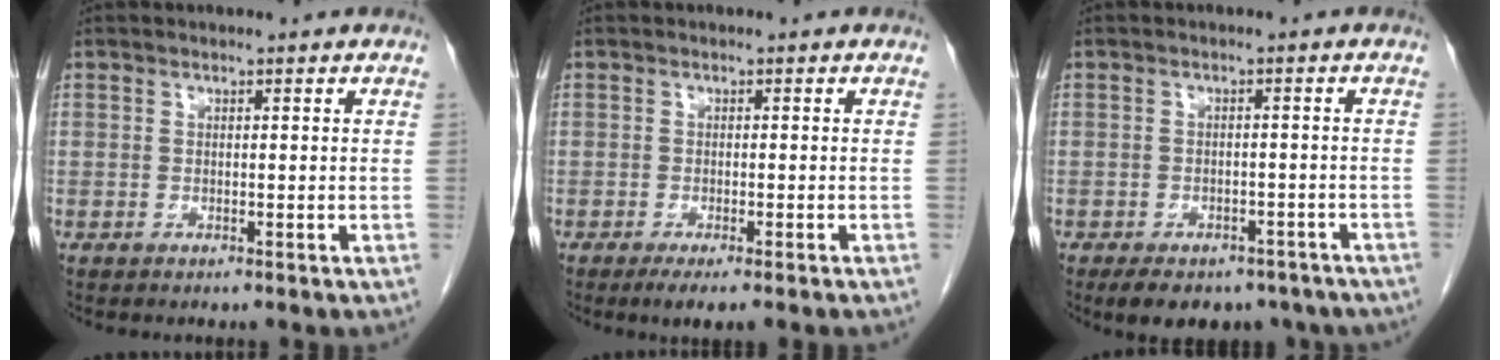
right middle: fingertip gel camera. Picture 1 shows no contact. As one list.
[{"total": 3.3, "force": [-2.3, -0.4, 2.4], "torque": [-0.031, -0.009, -0.035]}, {"total": 13.2, "force": [-9.7, 7.0, 5.6], "torque": [-0.095, -0.001, -0.112]}]